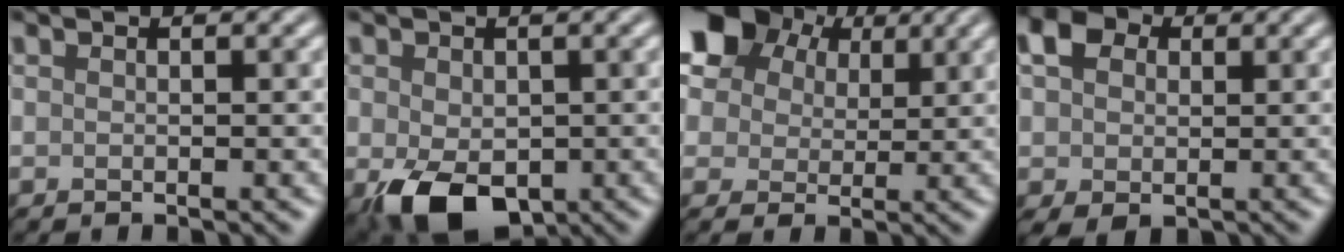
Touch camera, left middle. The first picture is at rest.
{"total": 7.4, "force": [-2.5, 4.7, 5.1], "torque": [-0.108, -0.029, -0.034]}
{"total": 10.9, "force": [5.5, 7.8, 5.3], "torque": [-0.123, 0.038, 0.095]}
{"total": 6.1, "force": [0.8, 4.6, 3.9], "torque": [-0.092, 0.007, 0.007]}